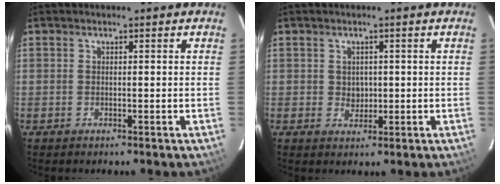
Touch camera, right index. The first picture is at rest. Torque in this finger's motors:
{"motor_torque": [-0.05, -0.01, 0.00, 0.00]}